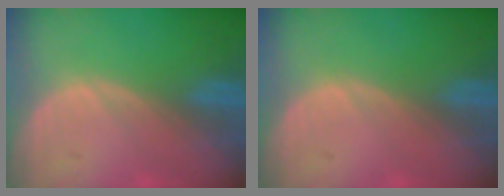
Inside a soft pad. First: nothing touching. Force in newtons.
{"total": 0.0}